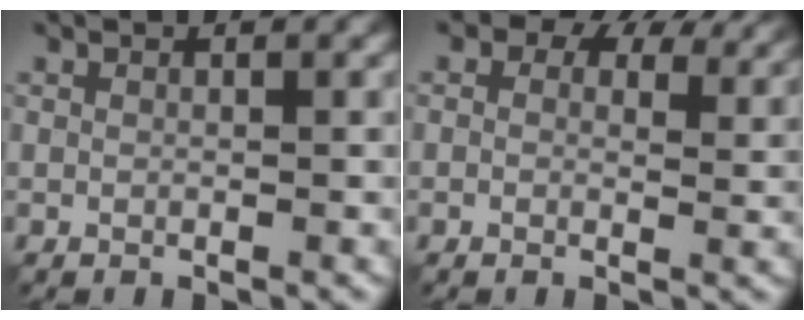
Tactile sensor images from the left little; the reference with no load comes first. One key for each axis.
{"total": 7.2, "fx": 4.7, "fy": 4.2, "fz": 3.4, "tx": -0.063, "ty": 0.003, "tz": 0.060}